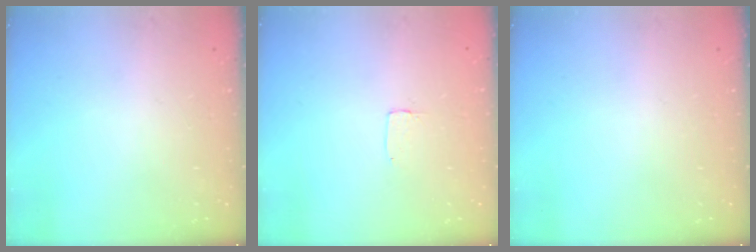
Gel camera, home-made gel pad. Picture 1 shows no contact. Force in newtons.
{"total": 2.0, "press": 2.0, "slide": 0.0}
{"total": 0.0}